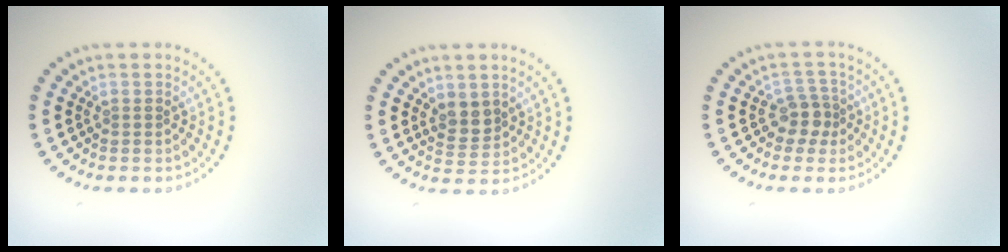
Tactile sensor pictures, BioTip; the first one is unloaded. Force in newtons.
{"total": 2.0, "press": 1.8, "slide": 0.9}
{"total": 2.2, "press": 1.8, "slide": 1.3}